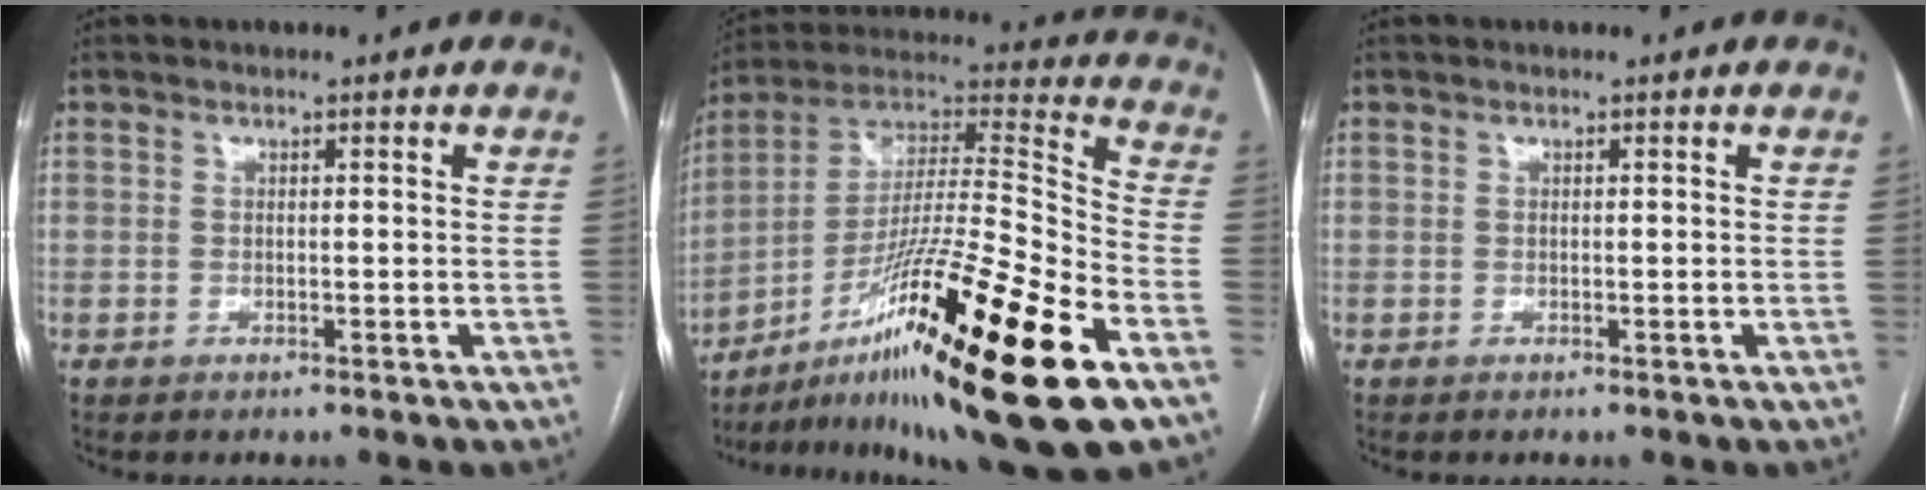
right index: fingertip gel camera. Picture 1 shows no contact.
{"total": 28.0, "force": [-14.0, 1.3, 24.2], "torque": [-0.378, -0.018, -0.234]}
{"total": 0.0}